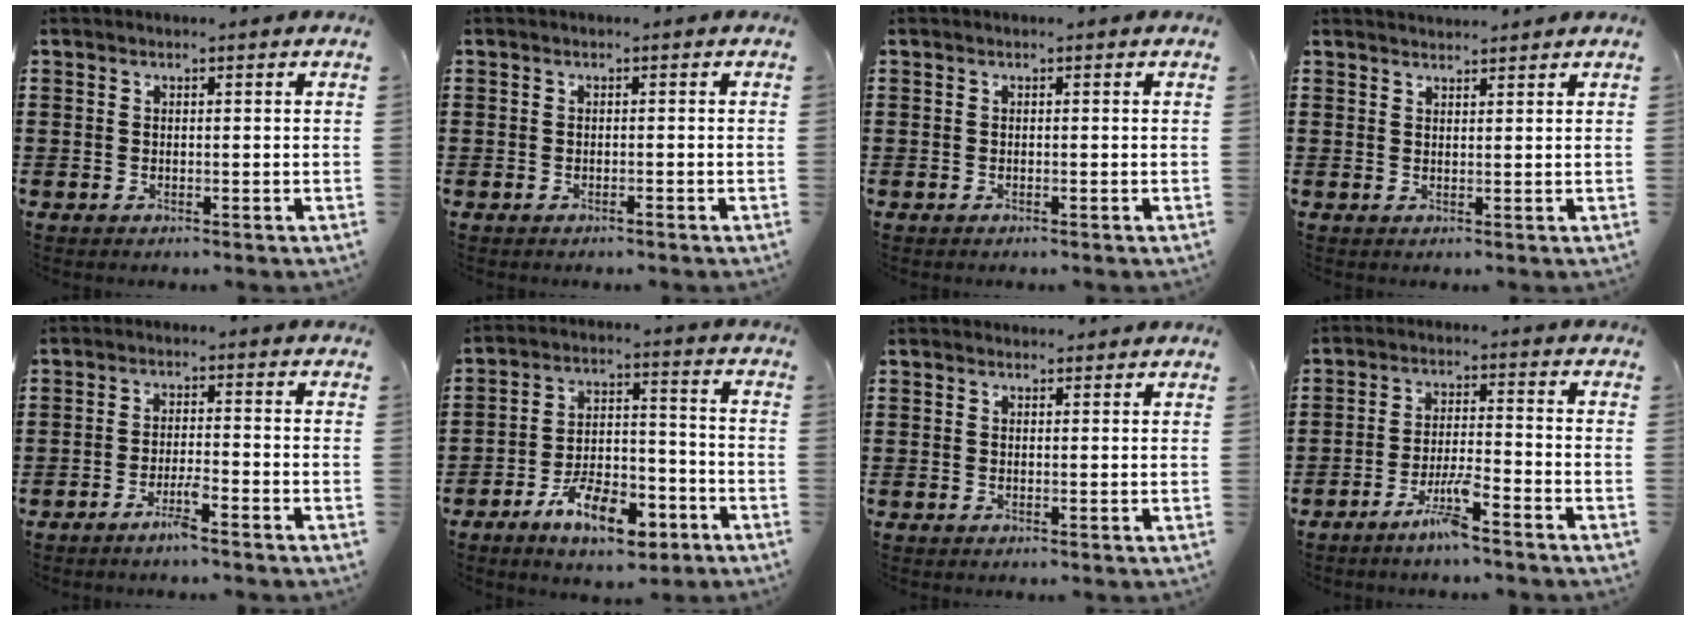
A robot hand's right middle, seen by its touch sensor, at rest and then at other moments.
{"total": 0.5, "force": [-0.5, 0.0, 0.2], "torque": [-0.008, -0.004, -0.008]}
{"total": 0.0}
{"total": 1.7, "force": [1.6, 0.1, 0.0], "torque": [-0.003, 0.004, 0.032]}
{"total": 3.5, "force": [-2.5, 0.1, 2.4], "torque": [-0.053, -0.002, -0.050]}
{"total": 10.7, "force": [-6.9, 4.1, 7.0], "torque": [-0.127, 0.016, -0.123]}
{"total": 0.9, "force": [0.8, 0.3, -0.1], "torque": [0.008, -0.002, 0.014]}
{"total": 5.6, "force": [-4.1, 0.2, 3.8], "torque": [-0.089, -0.014, -0.080]}